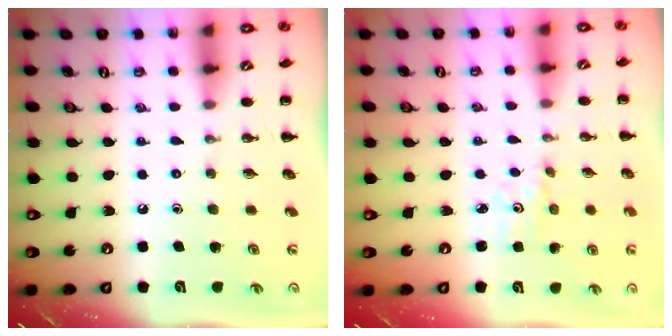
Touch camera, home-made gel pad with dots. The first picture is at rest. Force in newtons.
{"total": 2.4, "press": 2.3, "slide": 0.7}